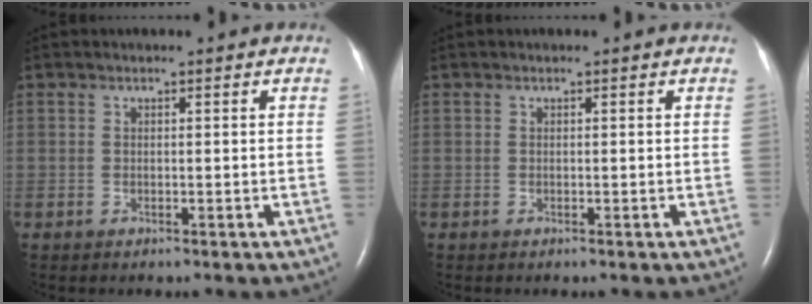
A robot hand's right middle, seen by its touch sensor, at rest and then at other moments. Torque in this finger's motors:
{"motor_torque": [0.19, -0.13, 0.06, 0.01]}